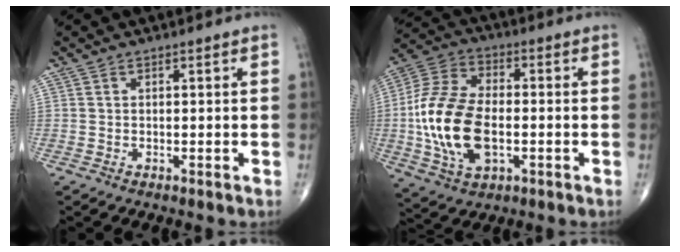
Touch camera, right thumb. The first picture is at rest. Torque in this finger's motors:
{"motor_torque": [0.06, 0.65, 1.50, 0.09, 0.20]}